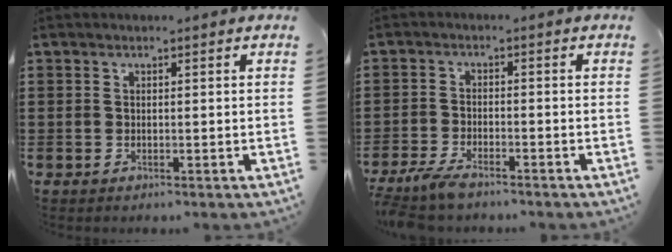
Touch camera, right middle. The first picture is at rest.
{"total": 3.5, "force": [-3.1, 0.7, 1.5], "torque": [-0.048, -0.005, -0.067]}